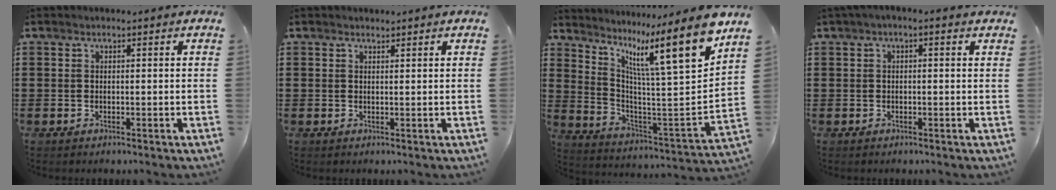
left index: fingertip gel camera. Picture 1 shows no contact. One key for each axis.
{"total": 0.8, "fx": 0.8, "fy": 0.3, "fz": 0.0, "tx": -0.002, "ty": 0.000, "tz": 0.016}
{"total": 13.9, "fx": 9.7, "fy": 1.5, "fz": 9.9, "tx": -0.176, "ty": -0.086, "tz": 0.146}
{"total": 1.2, "fx": -0.2, "fy": 0.3, "fz": 1.1, "tx": -0.018, "ty": 0.000, "tz": -0.005}